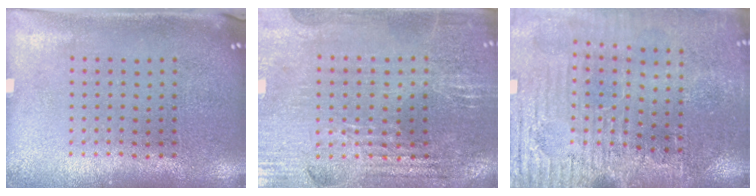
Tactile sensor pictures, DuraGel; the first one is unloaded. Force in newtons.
{"total": 2.9, "press": 2.9, "slide": 0.5}
{"total": 3.6, "press": 3.5, "slide": 0.9}